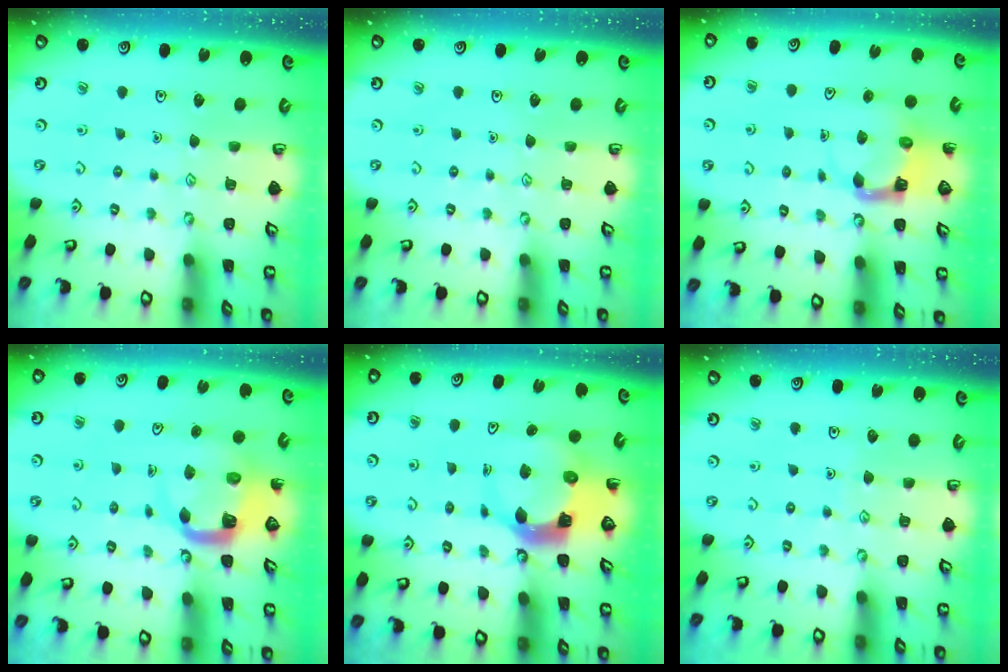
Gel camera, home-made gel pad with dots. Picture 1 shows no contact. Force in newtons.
{"total": 0.0}
{"total": 4.6, "press": 4.6, "slide": 0.1}
{"total": 5.7, "press": 5.6, "slide": 0.8}
{"total": 6.3, "press": 6.3, "slide": 0.6}
{"total": 2.6, "press": 2.5, "slide": 0.3}